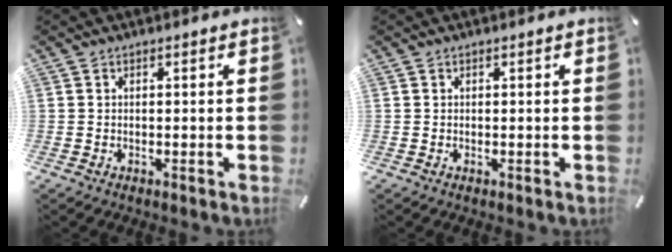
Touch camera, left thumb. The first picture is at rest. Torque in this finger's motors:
{"motor_torque": [-0.04, 0.05, -0.01, -0.01, 0.00]}